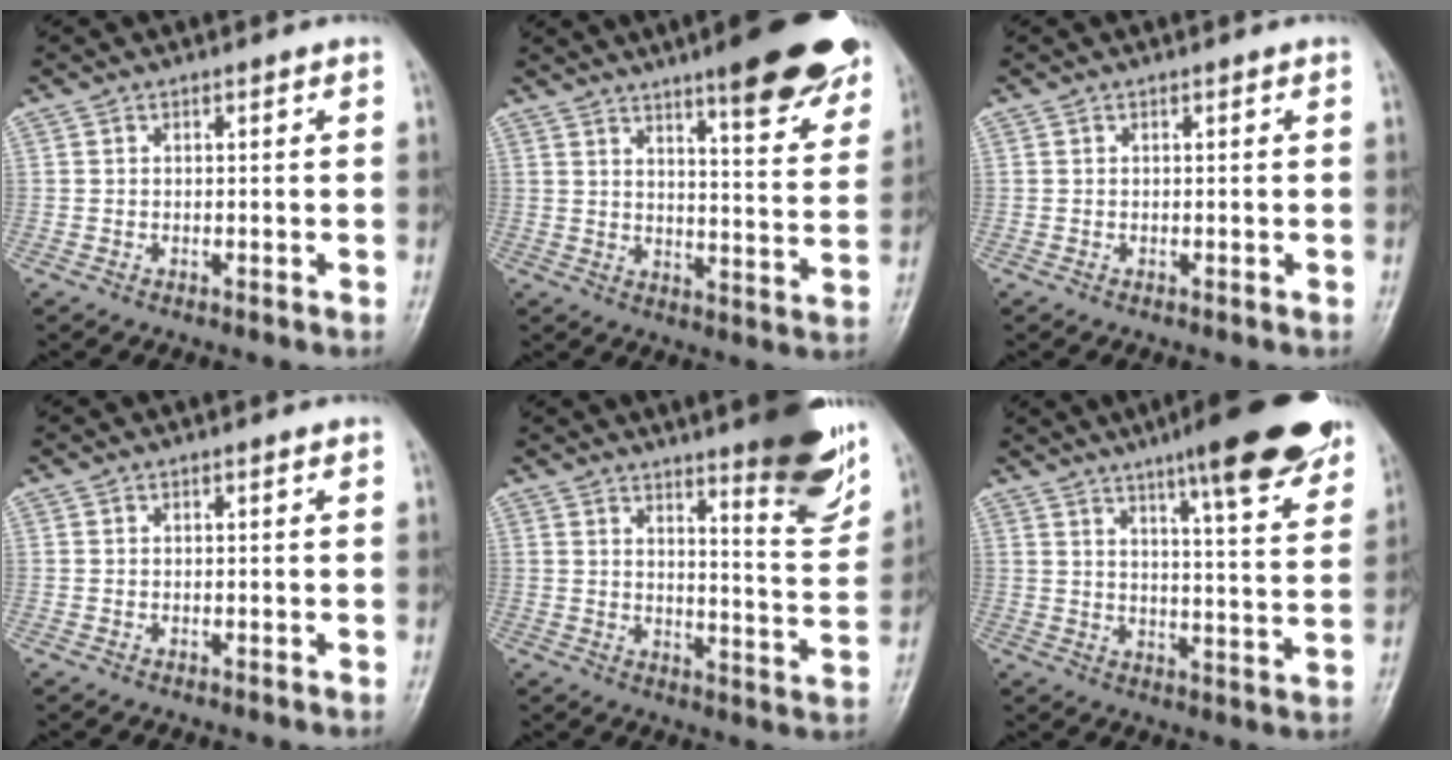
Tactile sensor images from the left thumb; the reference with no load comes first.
{"total": 18.2, "force": [12.1, 3.9, 13.0], "torque": [-0.135, -0.060, 0.158]}
{"total": 0.0}
{"total": 0.0}
{"total": 15.8, "force": [10.8, 3.1, 11.2], "torque": [-0.120, -0.076, 0.146]}
{"total": 18.5, "force": [12.4, 3.3, 13.3], "torque": [-0.156, -0.051, 0.166]}